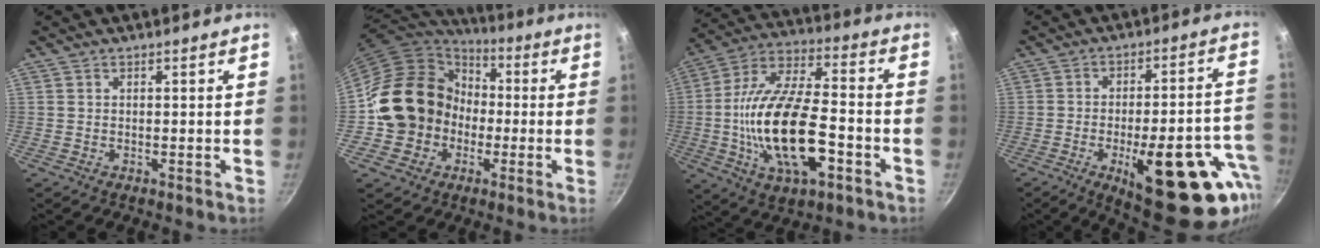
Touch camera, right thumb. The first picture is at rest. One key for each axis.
{"total": 18.2, "fx": -1.9, "fy": 16.0, "fz": 8.4, "tx": -0.123, "ty": 0.048, "tz": -0.030}
{"total": 22.2, "fx": -5.1, "fy": 10.1, "fz": 19.2, "tx": -0.355, "ty": 0.026, "tz": -0.096}
{"total": 25.7, "fx": -9.5, "fy": 10.1, "fz": 21.7, "tx": -0.239, "ty": 0.024, "tz": -0.116}